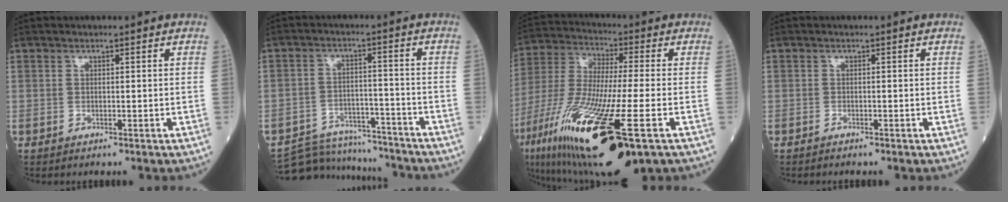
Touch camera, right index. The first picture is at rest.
{"total": 12.2, "force": [-11.6, 3.5, 0.7], "torque": [-0.008, 0.021, -0.176]}
{"total": 27.5, "force": [-11.0, 5.2, 24.7], "torque": [-0.501, -0.061, -0.188]}
{"total": 0.5, "force": [-0.5, 0.0, 0.1], "torque": [-0.005, -0.001, -0.011]}